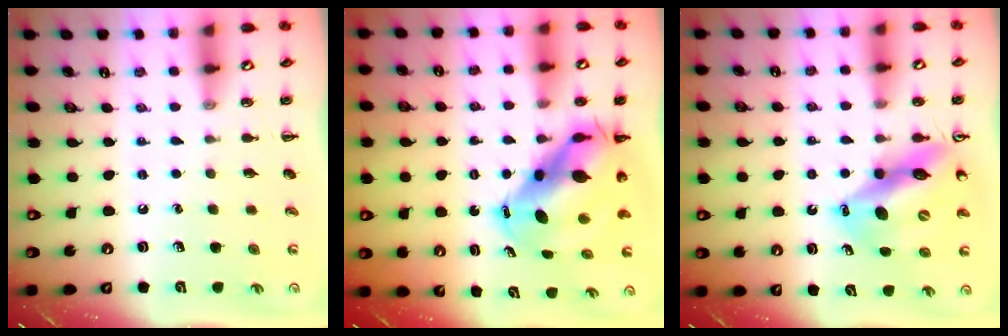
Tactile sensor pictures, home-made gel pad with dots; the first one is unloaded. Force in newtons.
{"total": 12.4, "press": 11.9, "slide": 3.4}
{"total": 14.5, "press": 13.8, "slide": 4.6}